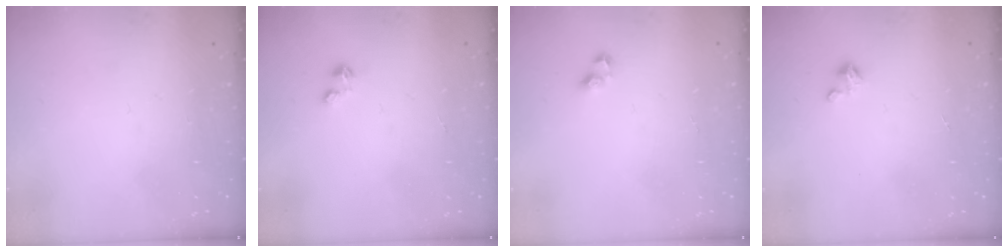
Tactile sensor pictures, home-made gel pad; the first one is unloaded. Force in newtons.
{"total": 0.0}
{"total": 2.7, "press": 2.6, "slide": 0.6}
{"total": 1.4, "press": 1.4, "slide": 0.3}